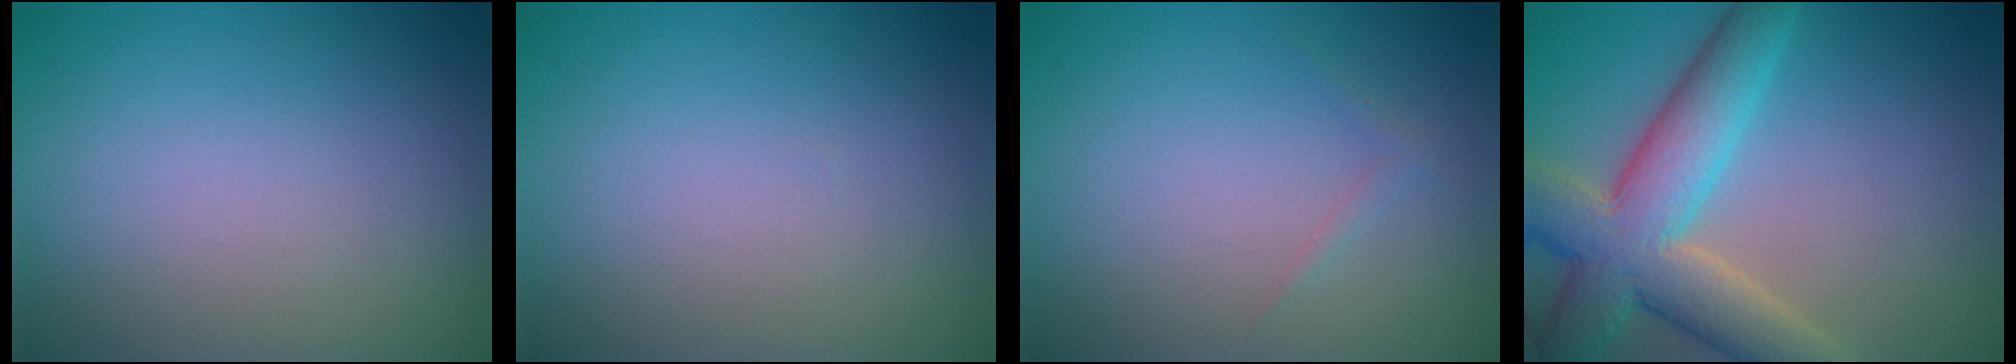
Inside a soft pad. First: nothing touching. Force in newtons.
{"total": 0.0}
{"total": 0.6, "press": 0.6, "slide": 0.0}
{"total": 8.6, "press": 8.6, "slide": 0.5}